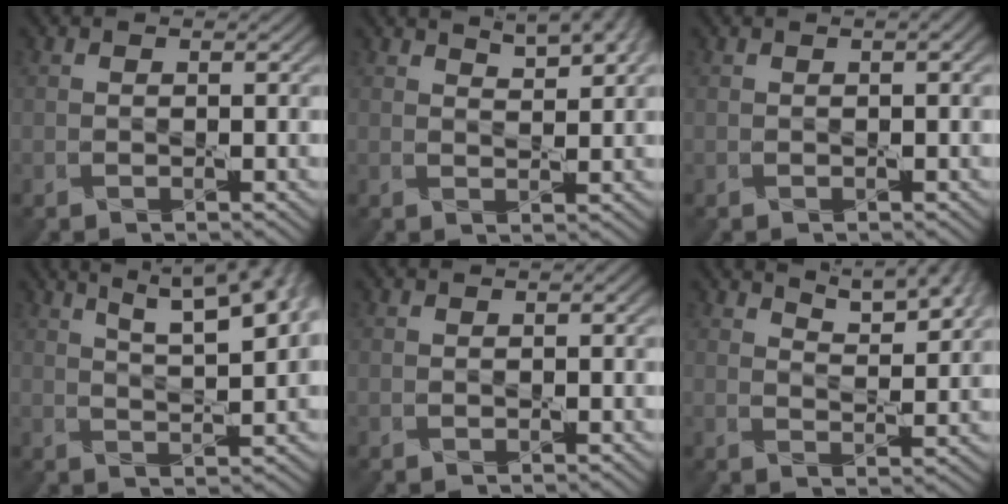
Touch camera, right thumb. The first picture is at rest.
{"total": 5.9, "force": [3.9, 1.8, 4.0], "torque": [-0.060, 0.010, 0.053]}
{"total": 1.3, "force": [0.4, 0.3, 1.1], "torque": [-0.015, 0.006, 0.002]}
{"total": 11.9, "force": [6.8, 3.4, 9.2], "torque": [-0.135, 0.027, 0.088]}
{"total": 0.6, "force": [0.1, 0.3, 0.6], "torque": [-0.006, 0.003, 0.001]}
{"total": 7.5, "force": [5.4, 2.1, 4.7], "torque": [-0.075, 0.000, 0.084]}